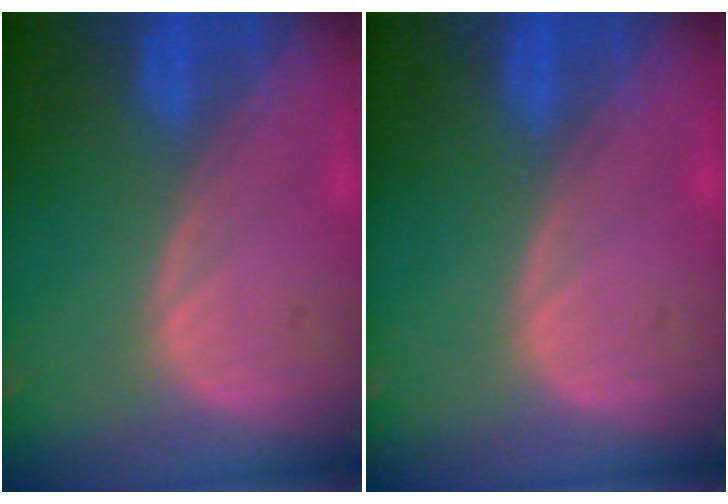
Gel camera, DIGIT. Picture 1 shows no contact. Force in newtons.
{"total": 0.0}